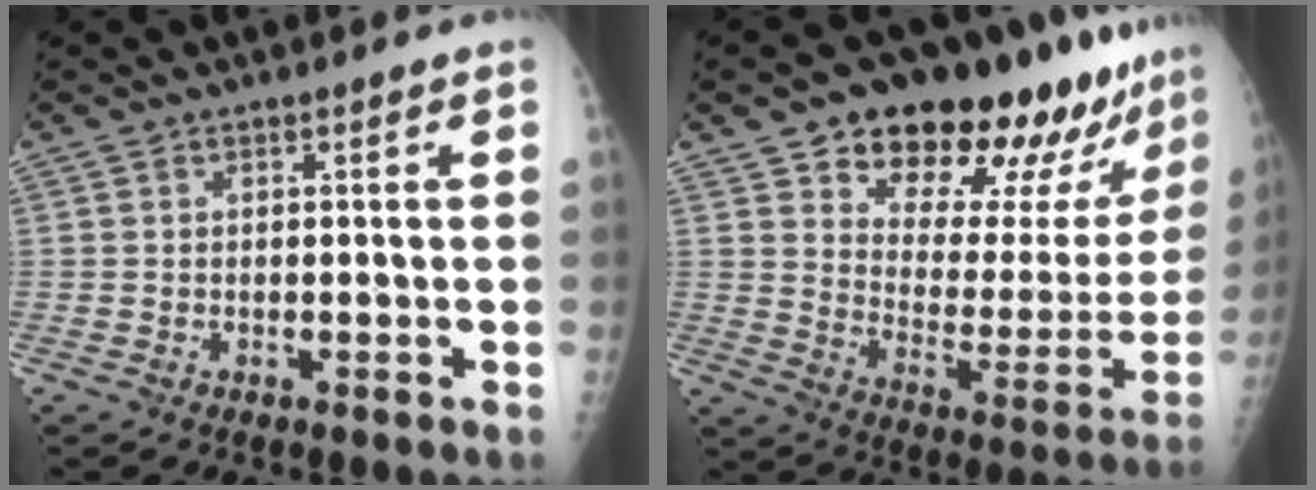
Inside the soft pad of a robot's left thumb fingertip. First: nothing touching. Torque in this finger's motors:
{"motor_torque": [0.52, 0.86, 1.39, -1.37, 0.12]}